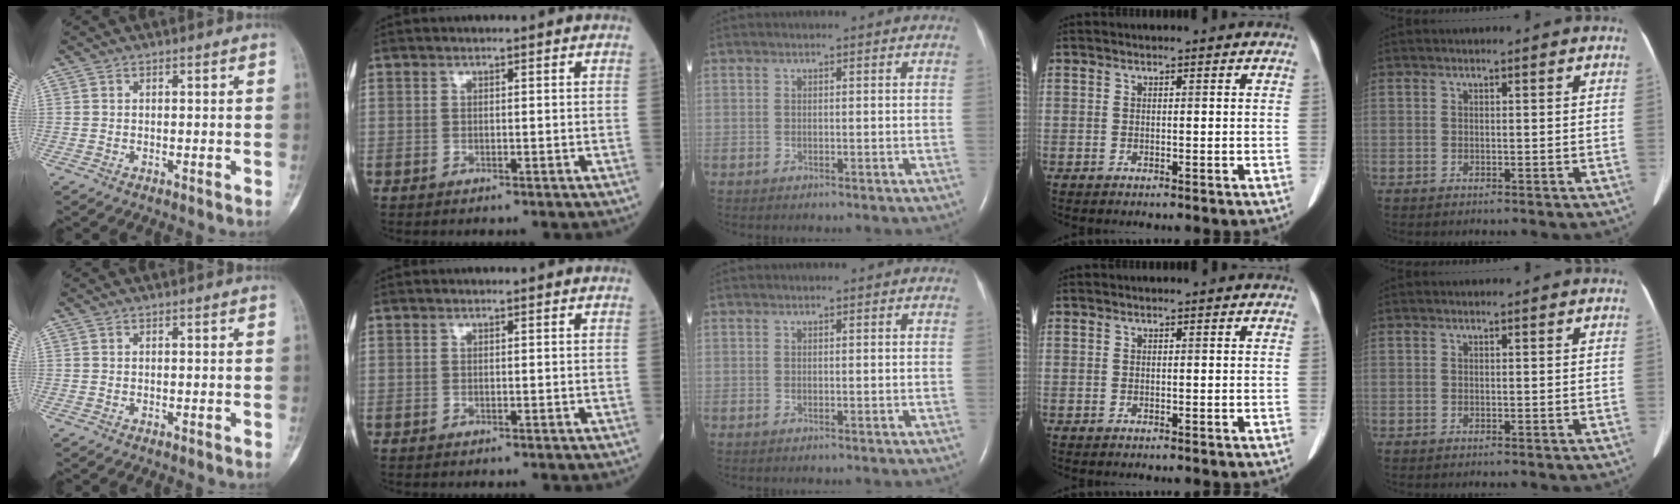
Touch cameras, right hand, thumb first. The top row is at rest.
{}